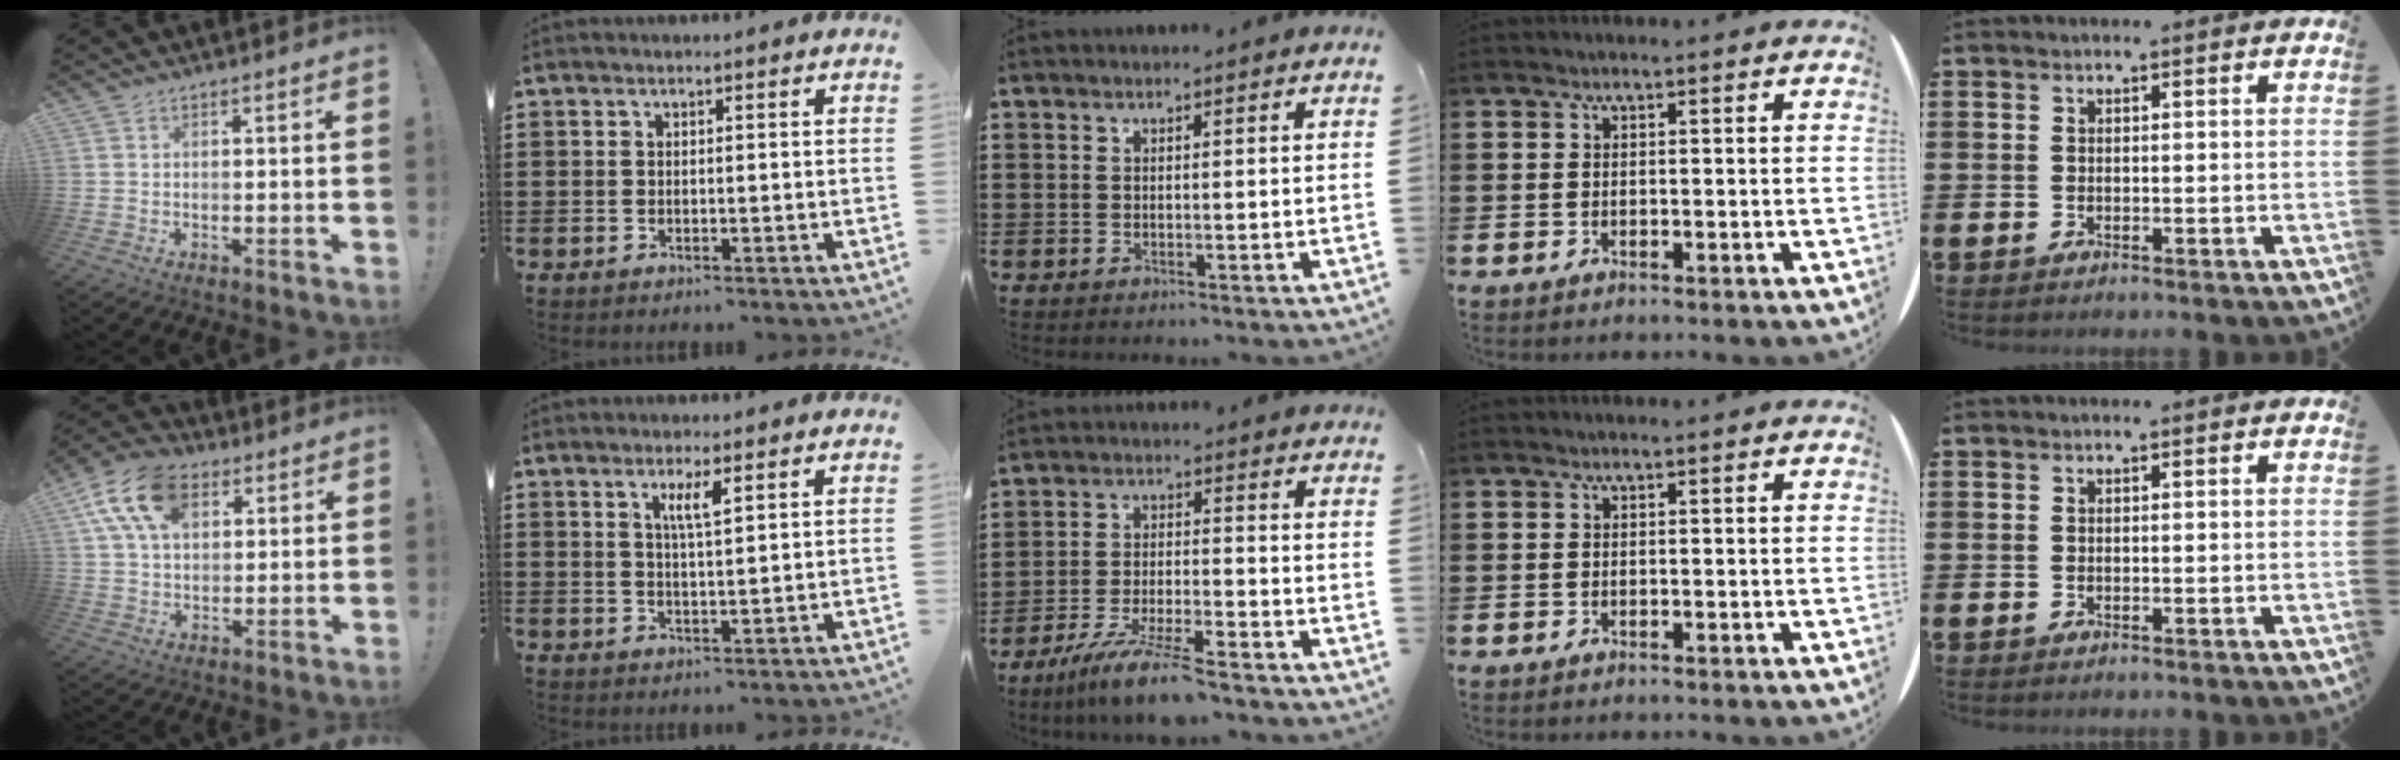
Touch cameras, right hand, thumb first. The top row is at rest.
{"thumb": {"total": 16.1, "force": [6.7, 10.4, 10.2], "torque": [-0.171, -0.014, 0.126]}, "index": {"total": 3.5, "force": [1.7, 0.7, 3.0], "torque": [-0.064, 0.004, 0.026]}, "middle": {"total": 7.8, "force": [-6.6, 0.0, 4.2], "torque": [-0.085, -0.008, -0.125]}}